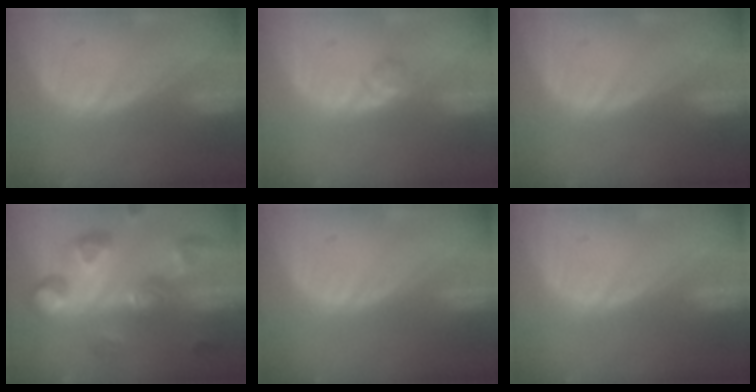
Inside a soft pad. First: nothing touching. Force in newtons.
{"total": 1.6, "press": 1.6, "slide": 0.2}
{"total": 0.0}
{"total": 11.2, "press": 10.0, "slide": 5.0}
{"total": 0.0}
{"total": 0.0}